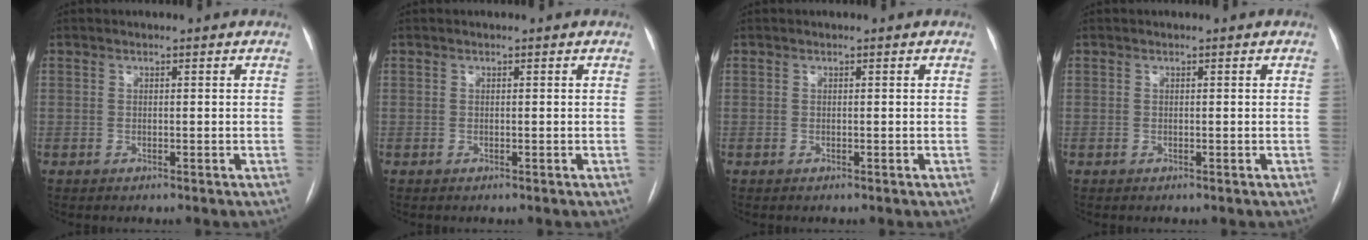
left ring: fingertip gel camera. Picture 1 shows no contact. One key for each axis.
{"total": 0.0}
{"total": 0.0}
{"total": 0.0}